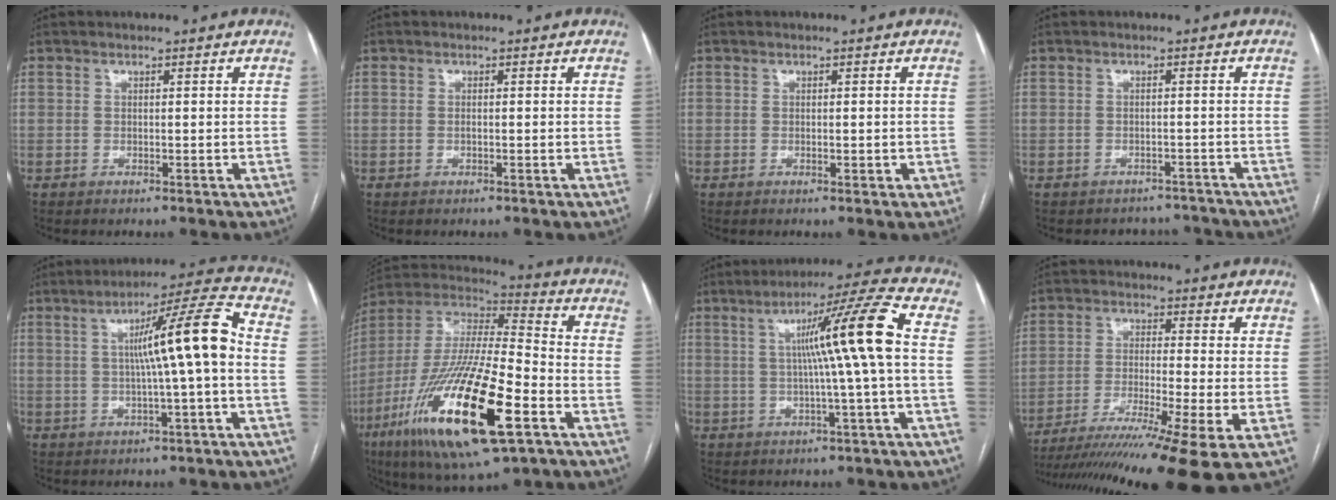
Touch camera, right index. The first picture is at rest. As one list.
[{"total": 0.9, "force": [-0.1, 0.2, 0.8], "torque": [-0.017, -0.001, 0.001]}, {"total": 1.1, "force": [-0.2, 0.5, 1.0], "torque": [-0.013, -0.001, 0.001]}, {"total": 5.2, "force": [-4.6, 2.4, -0.6], "torque": [0.014, 0.016, -0.052]}, {"total": 11.4, "force": [0.4, -0.7, 11.4], "torque": [-0.171, 0.020, 0.005]}, {"total": 26.6, "force": [-11.1, 5.0, 23.7], "torque": [-0.485, -0.053, -0.197]}, {"total": 11.6, "force": [1.0, -2.0, 11.4], "torque": [-0.173, 0.015, 0.017]}, {"total": 16.0, "force": [-11.7, -1.8, 10.8], "torque": [-0.160, -0.034, -0.190]}]